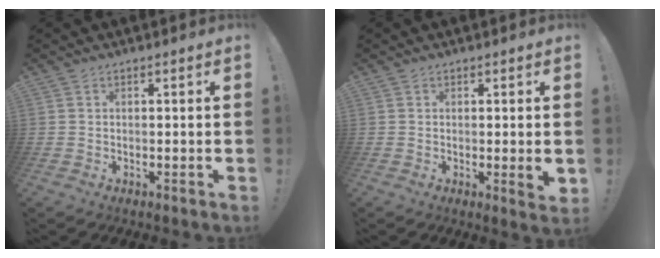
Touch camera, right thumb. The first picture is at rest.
{"total": 3.3, "force": [0.1, 0.1, 3.3], "torque": [-0.035, -0.013, 0.001]}